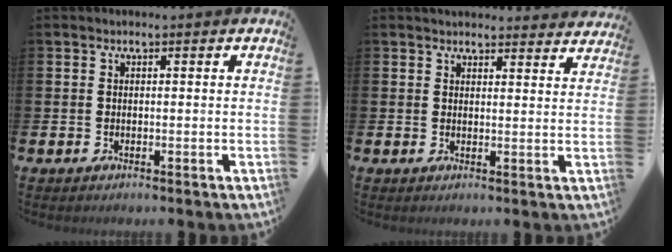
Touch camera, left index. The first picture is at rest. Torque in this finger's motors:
{"motor_torque": [0.97, -1.17, 0.24, 0.02]}